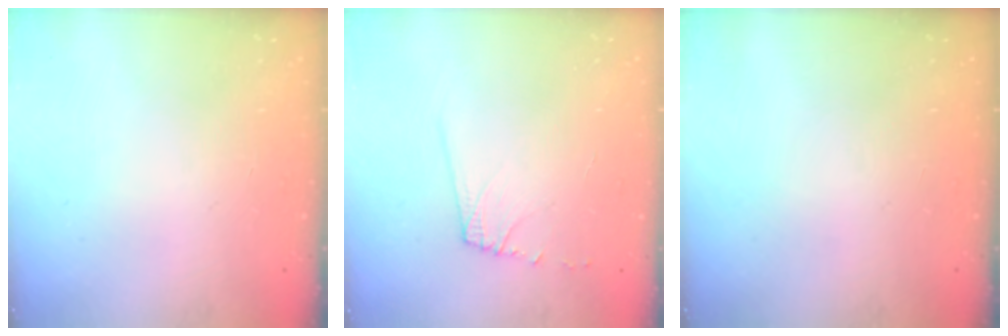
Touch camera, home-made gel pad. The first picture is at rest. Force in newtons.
{"total": 6.1, "press": 6.1, "slide": 0.6}
{"total": 0.0}